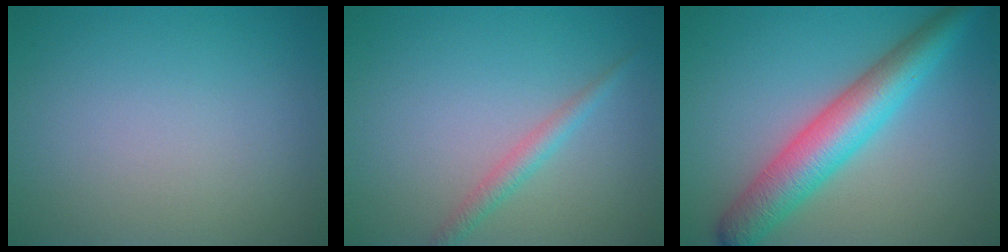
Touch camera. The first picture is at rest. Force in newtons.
{"total": 1.7, "press": 1.7, "slide": 0.0}
{"total": 6.7, "press": 6.7, "slide": 0.2}